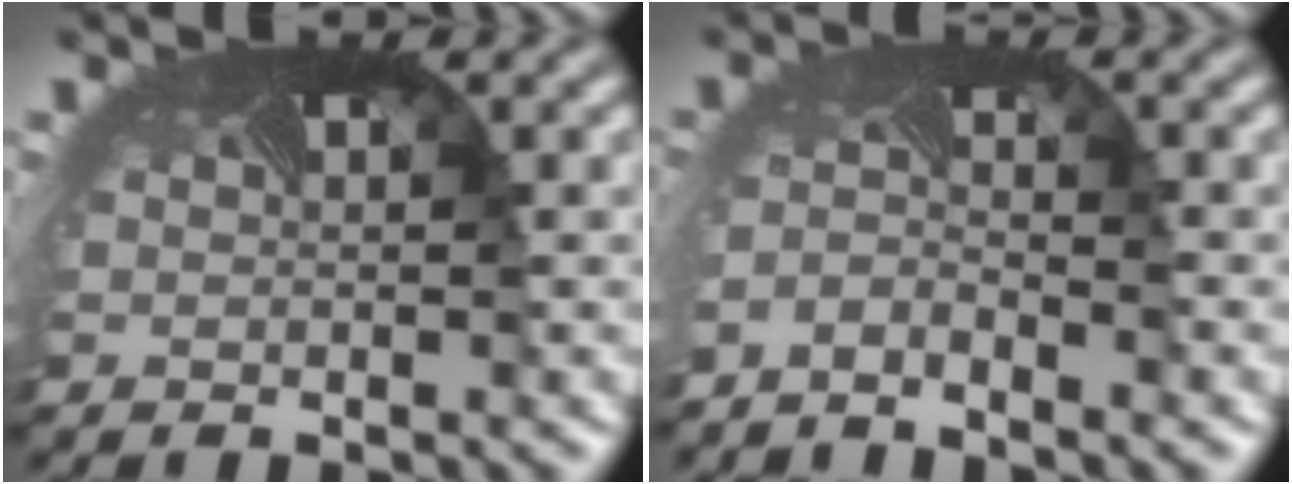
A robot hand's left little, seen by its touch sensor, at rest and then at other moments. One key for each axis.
{"total": 2.1, "fx": -2.1, "fy": -0.3, "fz": 0.0, "tx": -0.022, "ty": -0.014, "tz": -0.045}